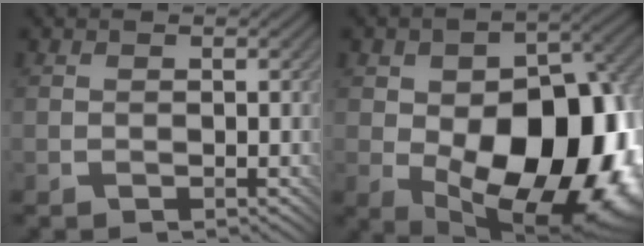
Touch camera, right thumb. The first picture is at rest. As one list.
[{"total": 18.3, "force": [-3.0, 11.4, 14.0], "torque": [-0.180, -0.016, -0.040]}]